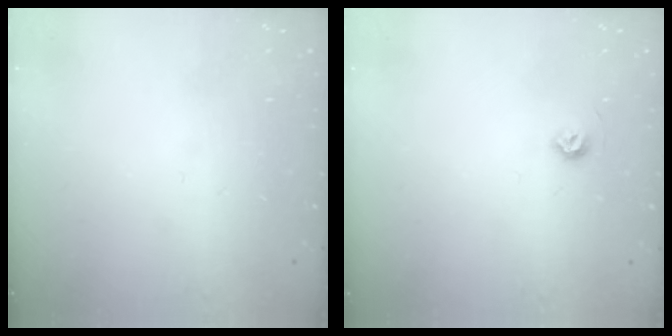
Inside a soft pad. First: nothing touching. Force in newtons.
{"total": 4.5, "press": 4.5, "slide": 0.7}